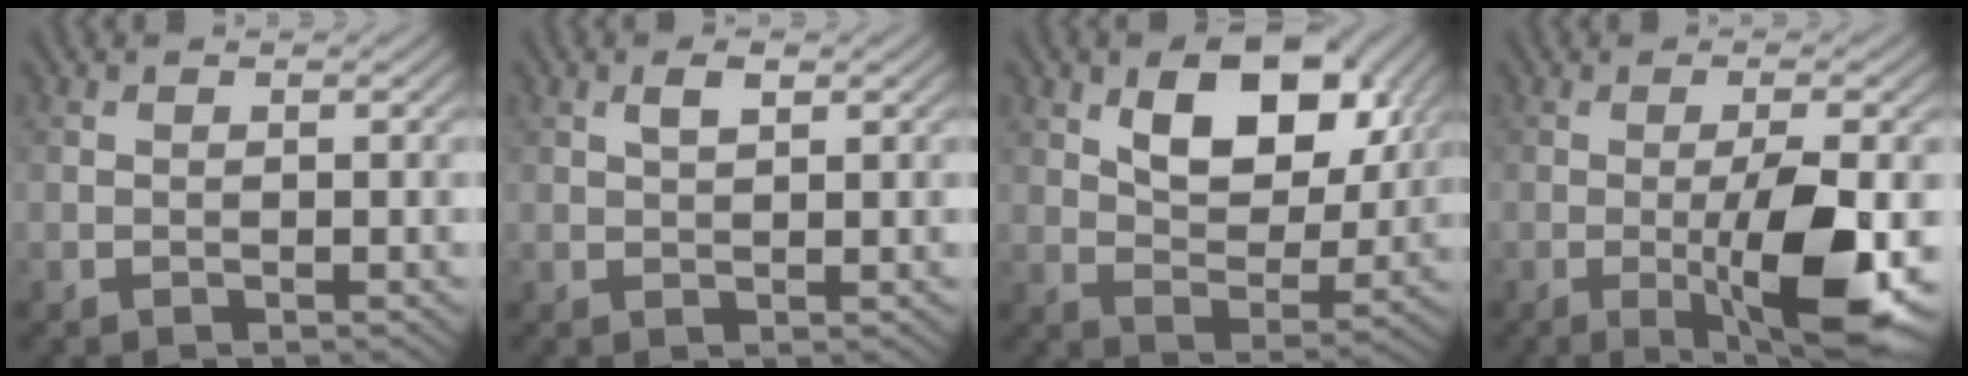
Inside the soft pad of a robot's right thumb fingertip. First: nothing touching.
{"total": 1.8, "force": [0.8, 0.6, 1.4], "torque": [-0.031, 0.002, 0.015]}
{"total": 11.1, "force": [4.8, 6.2, 7.9], "torque": [-0.133, -0.002, 0.080]}
{"total": 9.7, "force": [-2.3, 1.8, 9.2], "torque": [-0.147, -0.003, -0.036]}